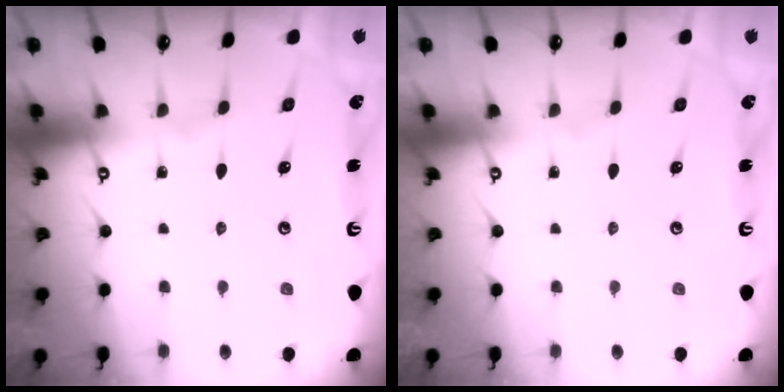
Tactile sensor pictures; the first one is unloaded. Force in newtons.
{"total": 0.0}